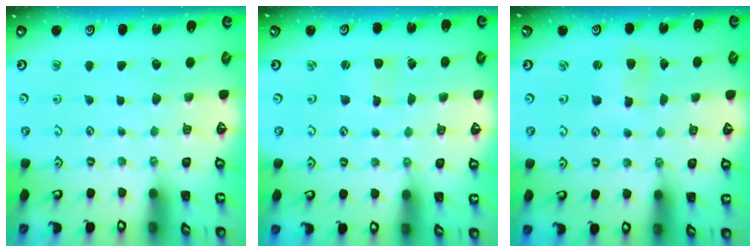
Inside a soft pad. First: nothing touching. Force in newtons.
{"total": 0.5, "press": 0.5, "slide": 0.1}
{"total": 2.3, "press": 2.3, "slide": 0.3}